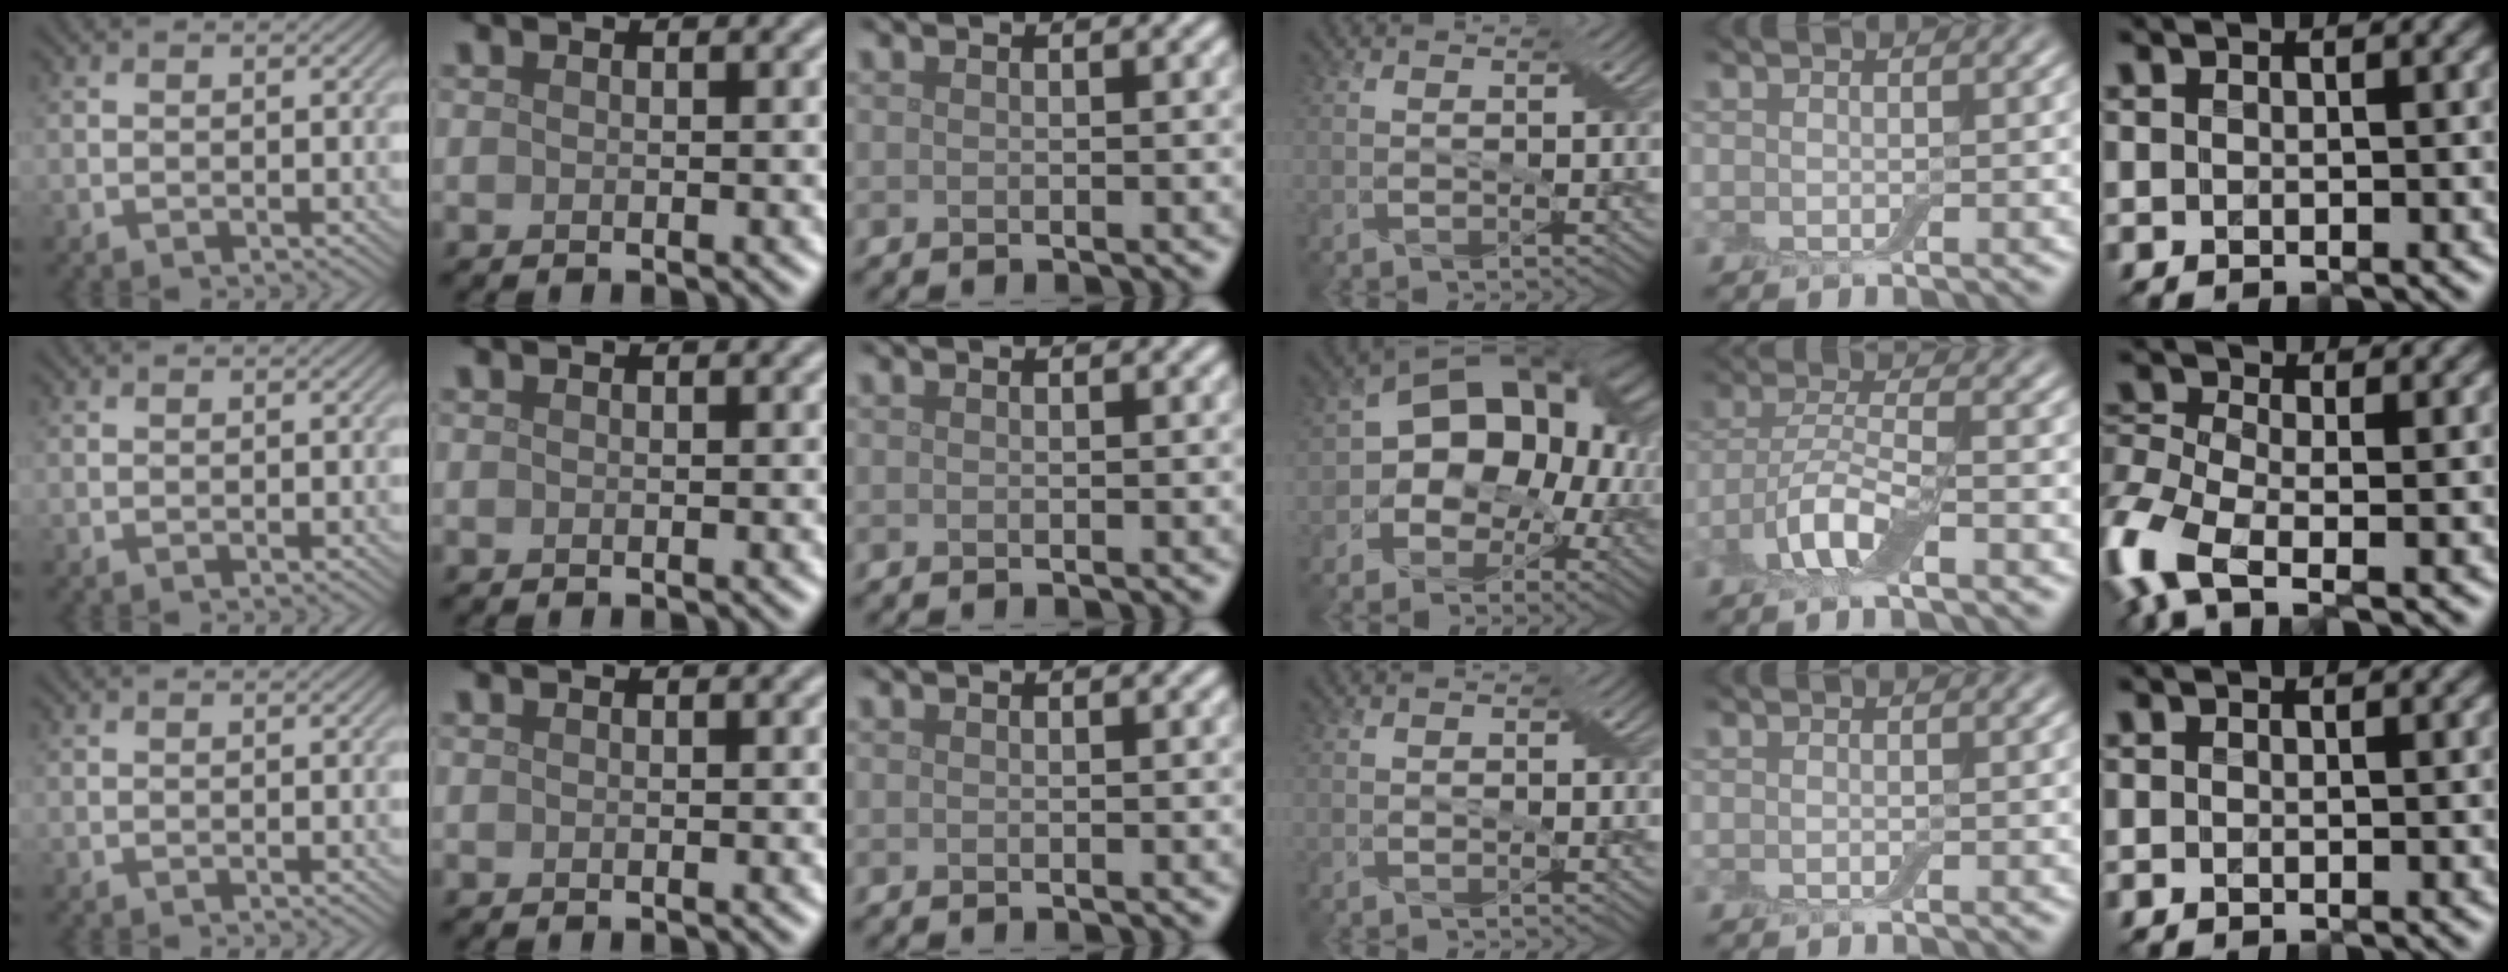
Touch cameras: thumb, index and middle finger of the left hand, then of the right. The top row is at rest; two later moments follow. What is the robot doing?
{"motion": "pour", "object": "bowl"}